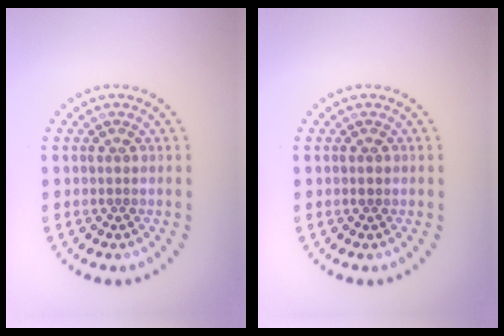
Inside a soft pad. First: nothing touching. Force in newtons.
{"total": 0.7, "press": 0.7, "slide": 0.1}